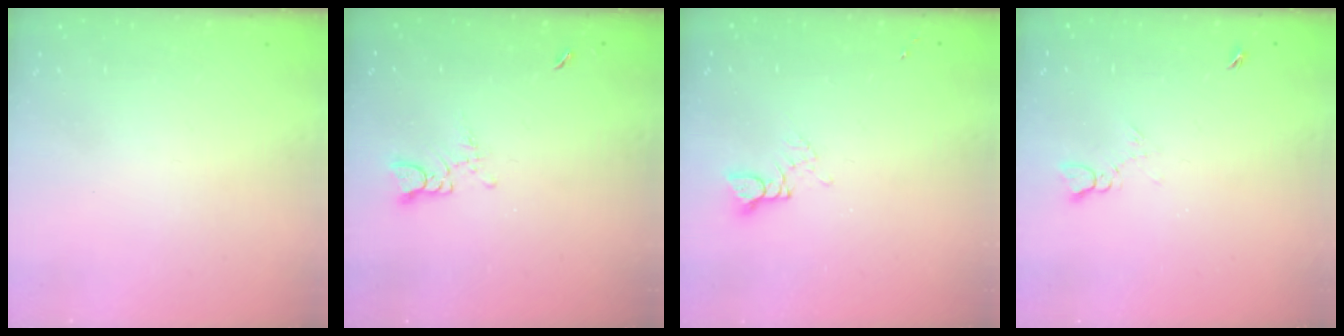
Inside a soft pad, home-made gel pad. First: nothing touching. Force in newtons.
{"total": 3.1, "press": 3.1, "slide": 0.2}
{"total": 2.6, "press": 2.6, "slide": 0.1}
{"total": 3.0, "press": 2.9, "slide": 0.4}